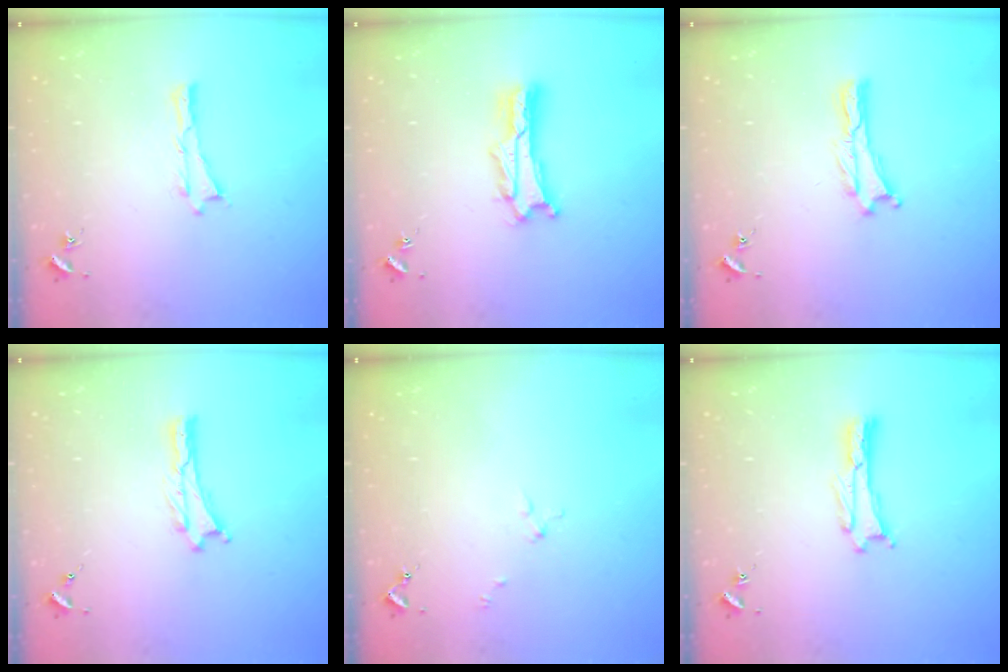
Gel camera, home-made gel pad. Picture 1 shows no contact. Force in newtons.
{"total": 2.1, "press": 2.1, "slide": 0.3}
{"total": 0.0}
{"total": 0.0}
{"total": 1.7, "press": 1.7, "slide": 0.3}
{"total": 0.0}